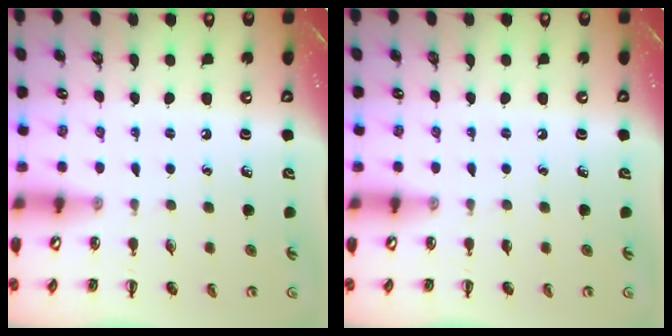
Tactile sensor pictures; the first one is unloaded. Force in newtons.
{"total": 0.0}